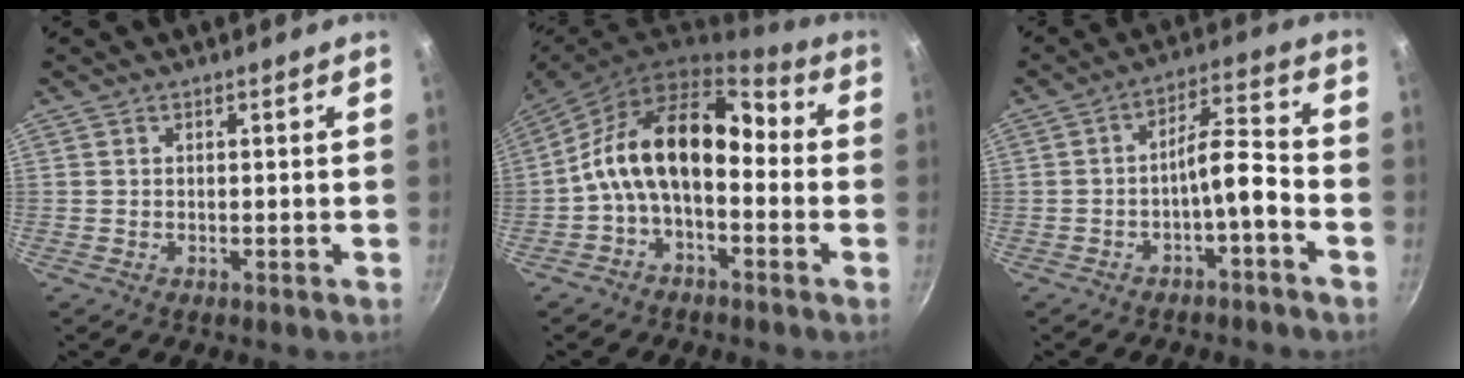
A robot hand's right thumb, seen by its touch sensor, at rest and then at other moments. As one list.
[{"total": 14.6, "force": [-1.9, 9.0, 11.4], "torque": [-0.178, 0.058, -0.057]}, {"total": 7.3, "force": [-3.3, 1.7, 6.2], "torque": [-0.108, 0.048, -0.050]}]